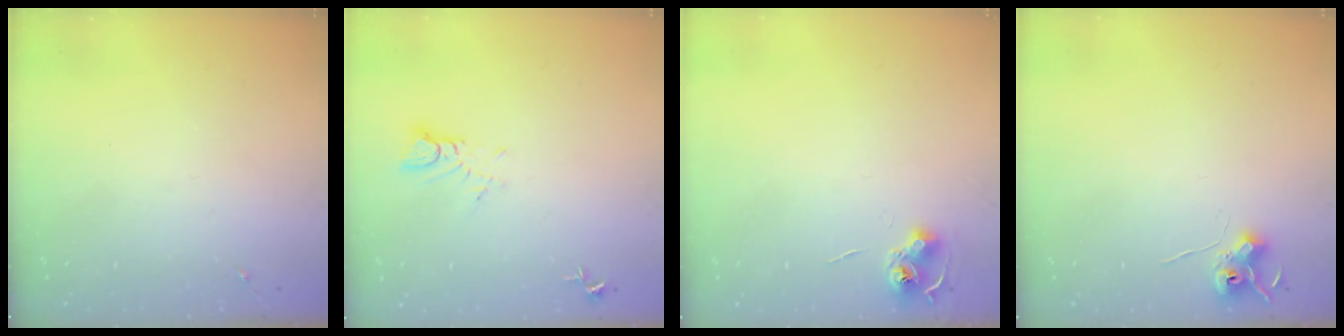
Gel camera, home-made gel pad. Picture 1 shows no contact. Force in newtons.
{"total": 4.2, "press": 4.2, "slide": 0.5}
{"total": 6.8, "press": 6.8, "slide": 0.7}
{"total": 6.9, "press": 6.9, "slide": 0.6}